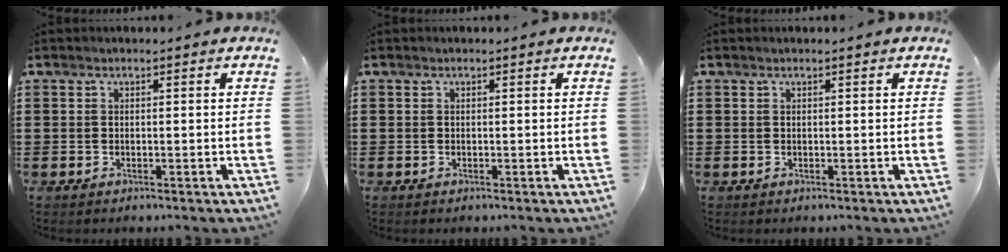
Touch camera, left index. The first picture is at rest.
{"total": 0.0}
{"total": 0.0}